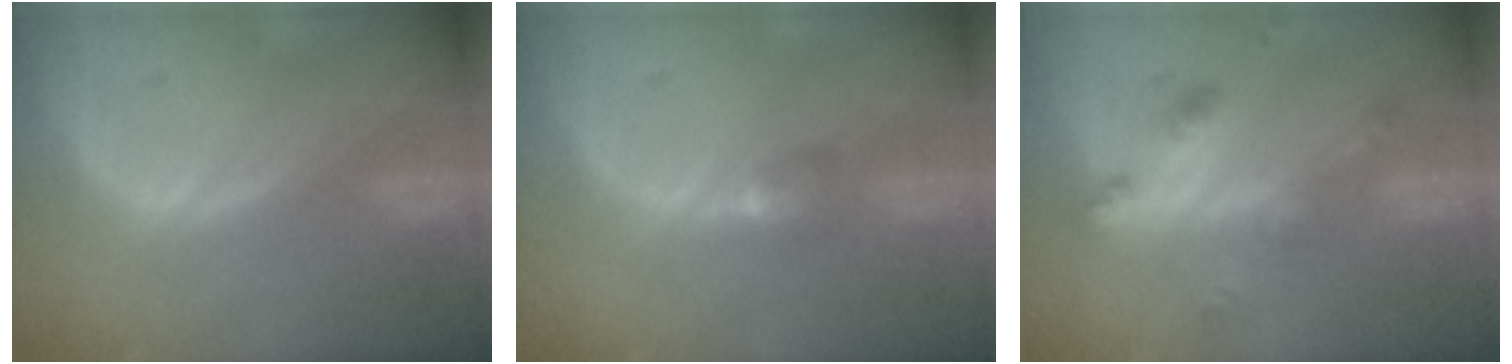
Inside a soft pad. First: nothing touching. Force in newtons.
{"total": 2.9, "press": 2.5, "slide": 1.5}
{"total": 6.0, "press": 5.3, "slide": 2.8}